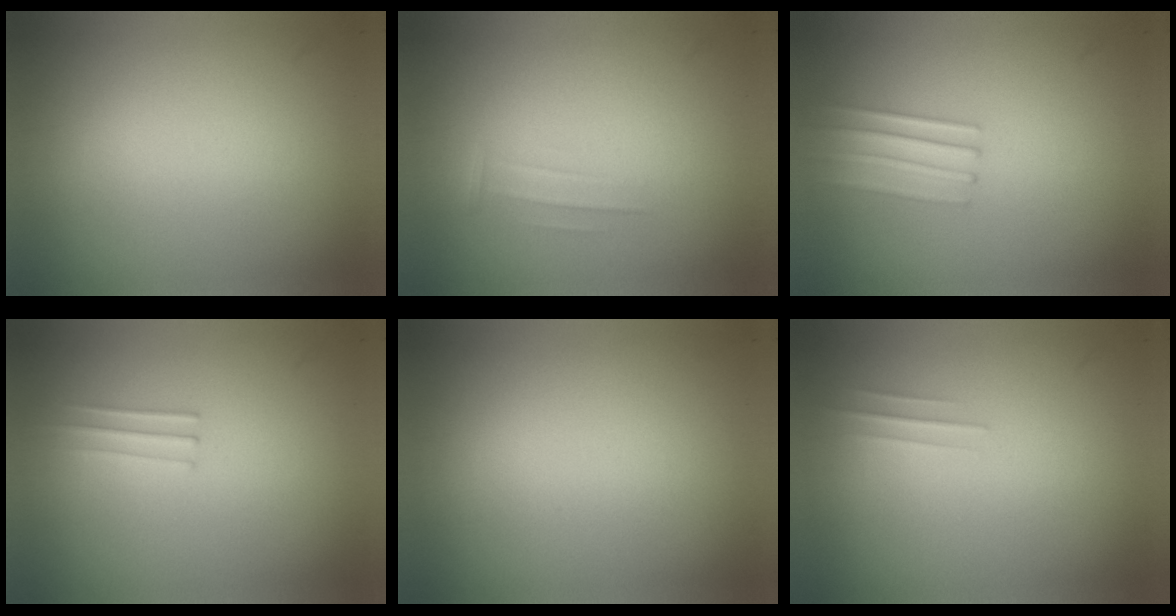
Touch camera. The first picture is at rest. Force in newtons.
{"total": 1.1}
{"total": 2.1}
{"total": 1.2}
{"total": 0.0}
{"total": 1.2}